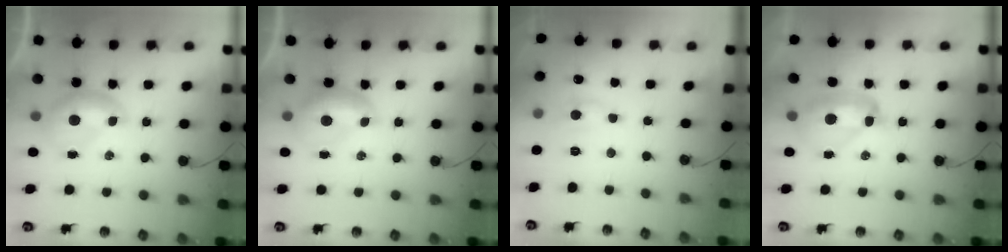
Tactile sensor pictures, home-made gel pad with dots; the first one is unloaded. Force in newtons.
{"total": 0.0}
{"total": 1.7, "press": 1.6, "slide": 0.7}
{"total": 6.1, "press": 6.1, "slide": 0.8}